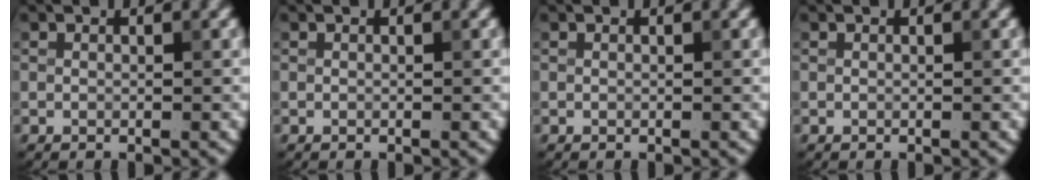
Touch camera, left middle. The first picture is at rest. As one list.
[{"total": 0.0}, {"total": 0.0}, {"total": 0.0}]